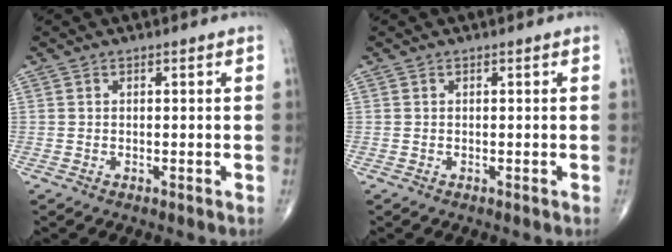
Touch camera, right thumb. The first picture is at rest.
{"total": 0.0}